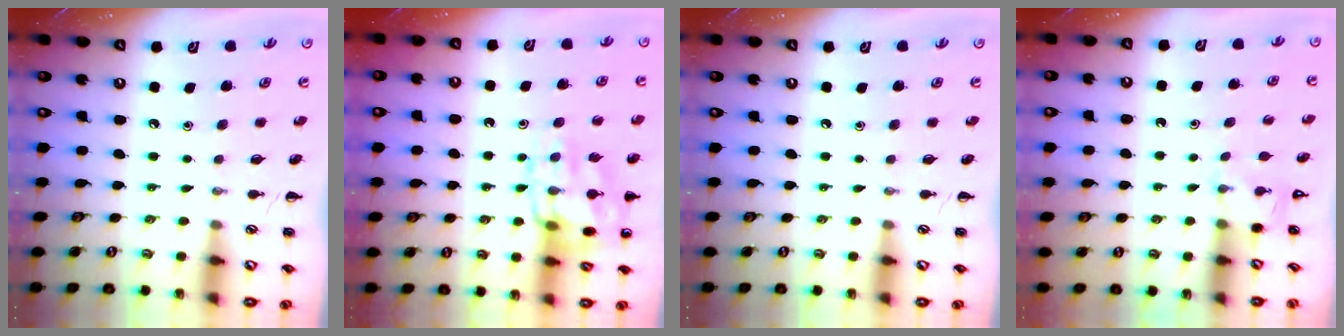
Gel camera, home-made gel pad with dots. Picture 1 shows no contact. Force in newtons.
{"total": 13.8, "press": 13.7, "slide": 1.5}
{"total": 0.0}
{"total": 3.5, "press": 3.3, "slide": 1.1}